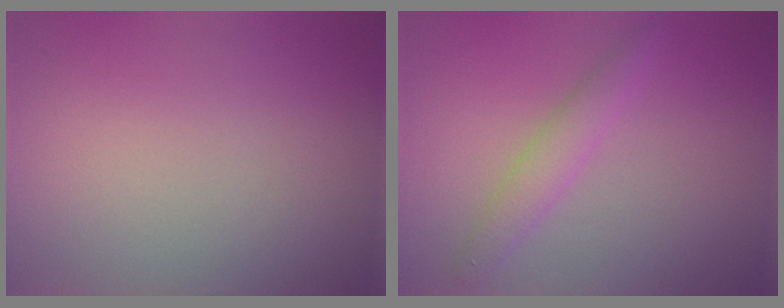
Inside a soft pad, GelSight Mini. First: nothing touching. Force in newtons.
{"total": 2.1, "press": 2.1, "slide": 0.0}